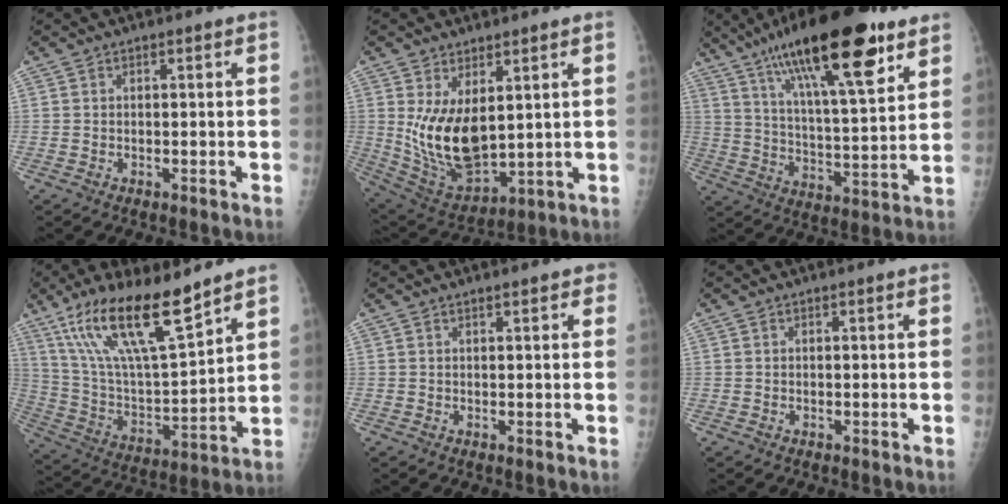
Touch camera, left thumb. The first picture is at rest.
{"total": 13.2, "force": [2.9, 7.0, 10.8], "torque": [-0.182, -0.030, 0.079]}
{"total": 24.9, "force": [14.5, 6.8, 19.1], "torque": [-0.302, -0.036, 0.237]}
{"total": 19.9, "force": [13.5, 4.5, 13.9], "torque": [-0.241, -0.059, 0.257]}
{"total": 1.7, "force": [1.2, 0.7, 1.0], "torque": [-0.003, 0.000, 0.011]}
{"total": 0.0}